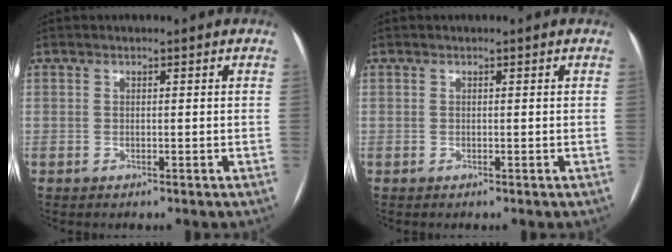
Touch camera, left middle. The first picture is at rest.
{"total": 0.0}